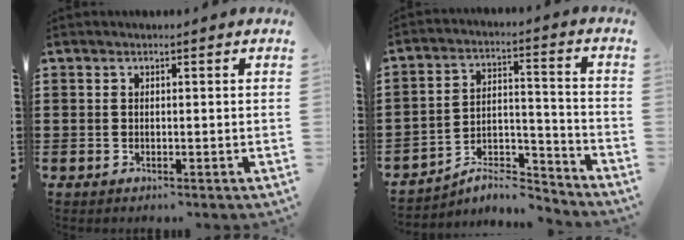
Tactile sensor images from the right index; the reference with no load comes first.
{"total": 6.7, "force": [-6.1, 1.5, 2.2], "torque": [-0.030, 0.012, -0.117]}